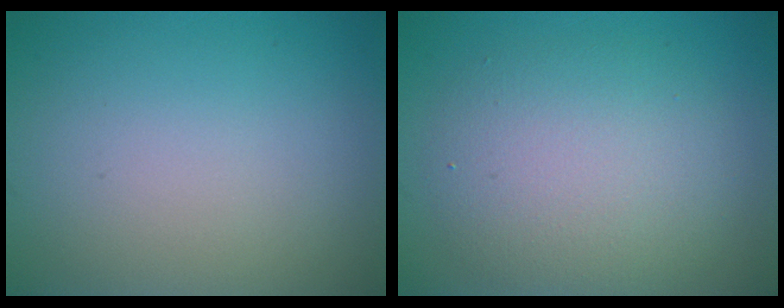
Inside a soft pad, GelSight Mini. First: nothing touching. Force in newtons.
{"total": 5.5, "press": 5.5, "slide": 0.5}